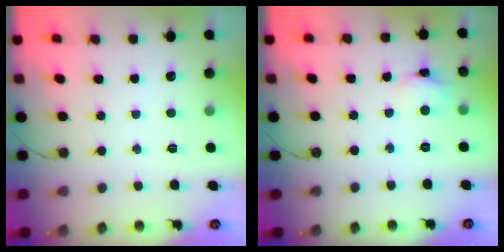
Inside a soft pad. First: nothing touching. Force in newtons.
{"total": 2.9, "press": 2.9, "slide": 0.2}